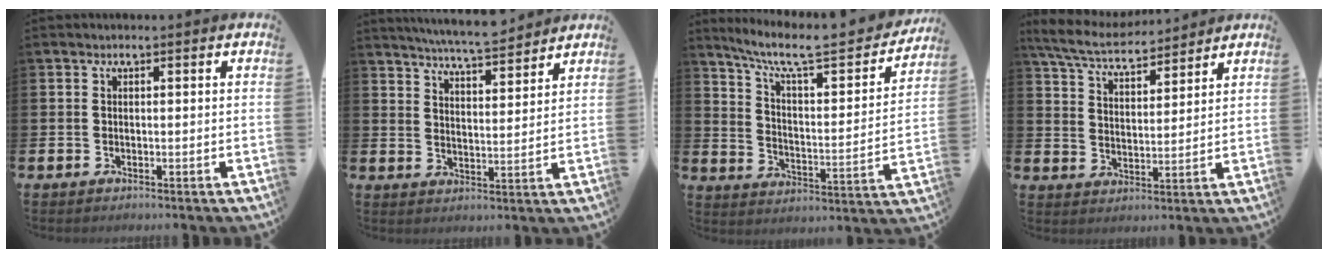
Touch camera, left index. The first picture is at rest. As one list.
[{"total": 6.5, "force": [6.3, 0.1, 1.3], "torque": [-0.041, -0.036, 0.112]}, {"total": 8.9, "force": [7.4, 2.0, 4.6], "torque": [-0.107, -0.055, 0.117]}, {"total": 6.5, "force": [6.1, 1.2, 2.0], "torque": [-0.067, -0.031, 0.108]}]